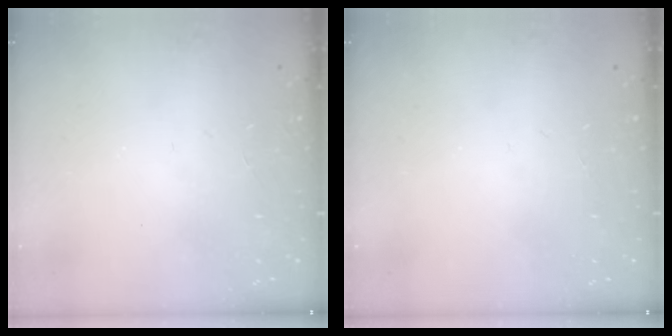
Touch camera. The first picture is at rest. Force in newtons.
{"total": 0.0}